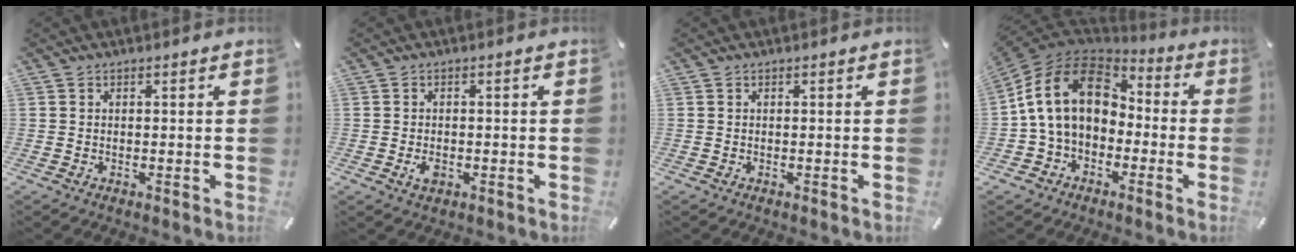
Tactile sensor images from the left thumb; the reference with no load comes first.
{"total": 2.6, "force": [-0.8, 1.6, 1.8], "torque": [-0.039, 0.000, -0.015]}
{"total": 0.0}
{"total": 17.2, "force": [2.3, 12.8, 11.3], "torque": [-0.234, 0.018, 0.038]}